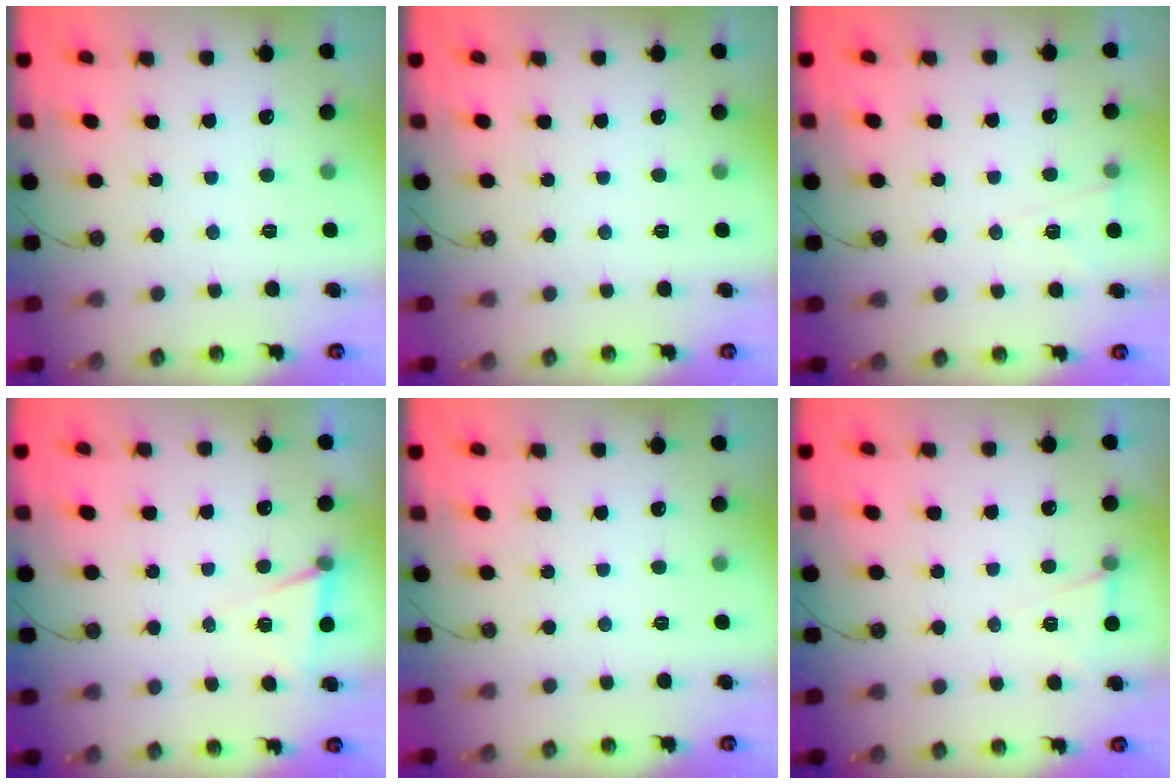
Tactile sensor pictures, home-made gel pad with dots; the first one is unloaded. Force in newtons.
{"total": 1.5, "press": 0.2, "slide": 1.5}
{"total": 5.6, "press": 3.6, "slide": 4.3}
{"total": 5.8, "press": 3.5, "slide": 4.6}
{"total": 0.0}
{"total": 5.3, "press": 2.8, "slide": 4.5}